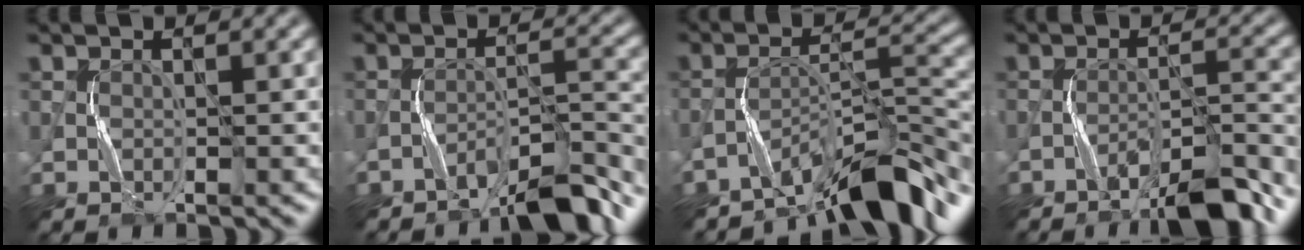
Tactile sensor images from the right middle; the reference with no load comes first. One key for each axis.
{"total": 5.4, "fx": -4.7, "fy": 0.4, "fz": 2.7, "tx": -0.040, "ty": 0.012, "tz": -0.078}
{"total": 8.2, "fx": -6.7, "fy": 1.5, "fz": 4.4, "tx": -0.063, "ty": 0.006, "tz": -0.118}
{"total": 6.2, "fx": -4.9, "fy": 0.8, "fz": 3.7, "tx": -0.055, "ty": 0.011, "tz": -0.077}